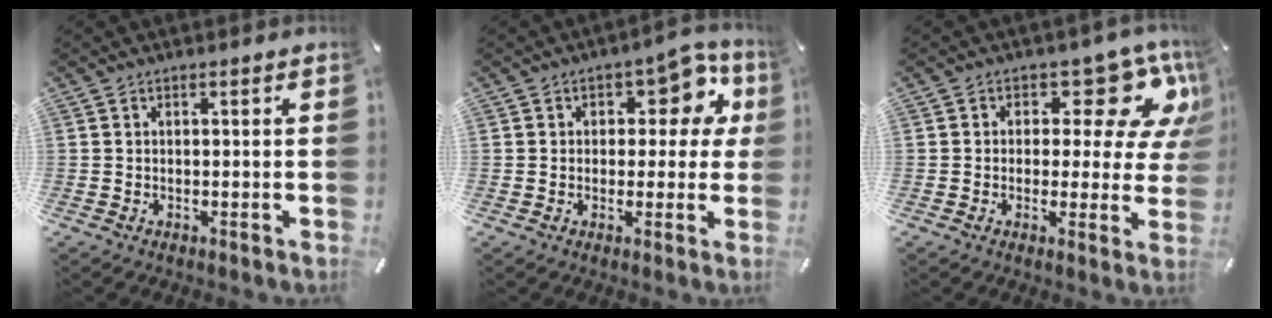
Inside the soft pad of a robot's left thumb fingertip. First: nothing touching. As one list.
[{"total": 9.7, "force": [3.6, 6.2, 6.5], "torque": [-0.071, -0.016, 0.057]}, {"total": 11.6, "force": [5.7, 6.4, 7.9], "torque": [-0.092, -0.042, 0.094]}]